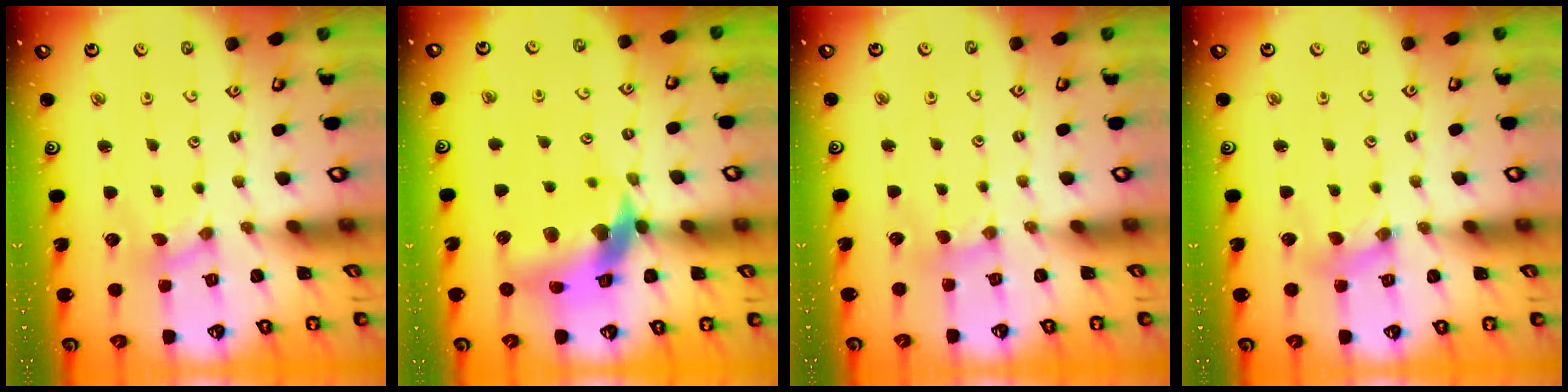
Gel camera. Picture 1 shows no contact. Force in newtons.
{"total": 16.6, "press": 16.5, "slide": 2.2}
{"total": 2.1, "press": 2.1, "slide": 0.3}
{"total": 2.1, "press": 2.1, "slide": 0.3}